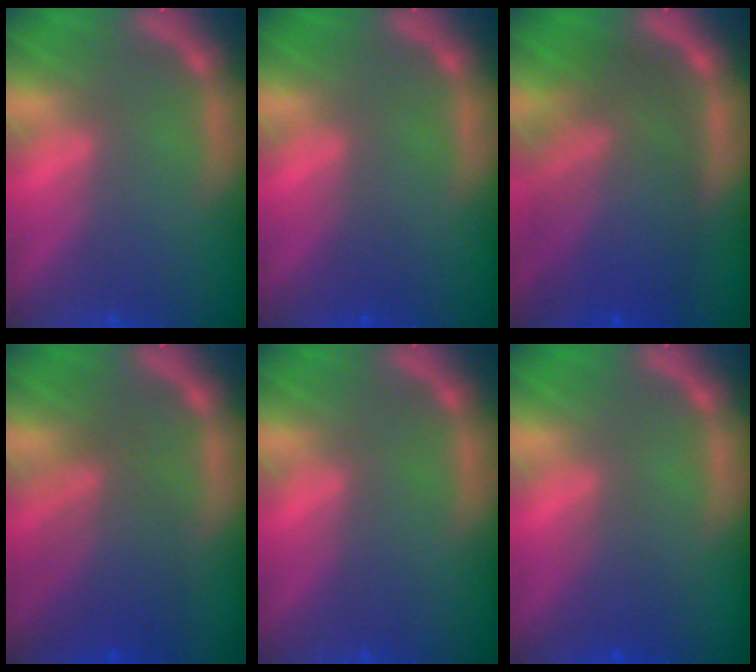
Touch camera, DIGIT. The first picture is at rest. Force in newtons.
{"total": 1.0}
{"total": 10.0}
{"total": 5.5}
{"total": 0.0}
{"total": 2.0}